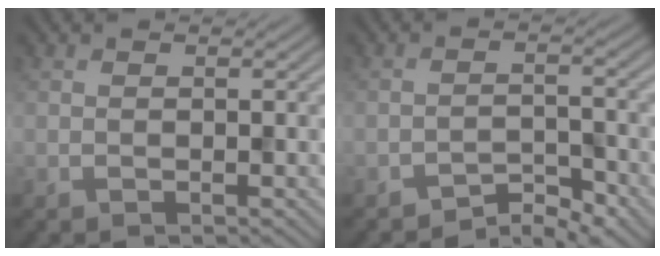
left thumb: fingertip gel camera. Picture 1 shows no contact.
{"total": 3.3, "force": [-3.0, 0.8, 1.2], "torque": [-0.014, 0.006, -0.058]}